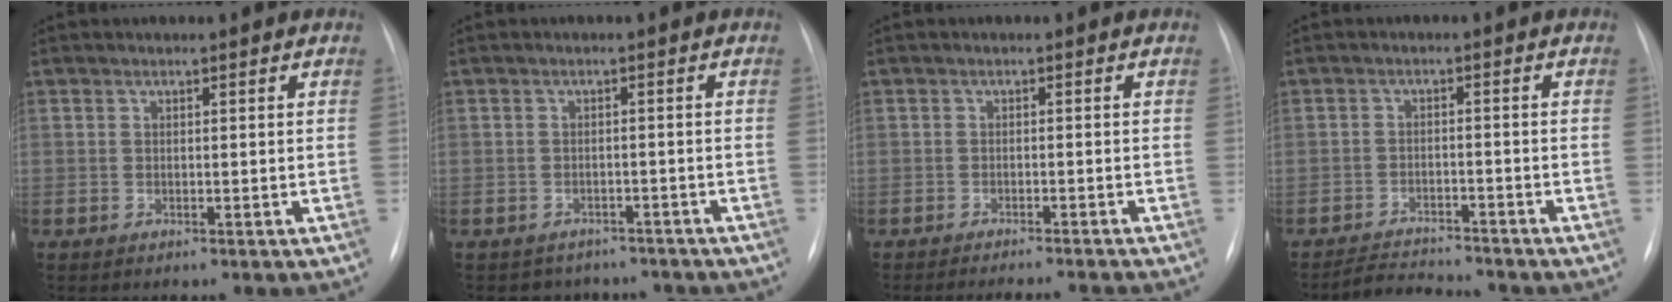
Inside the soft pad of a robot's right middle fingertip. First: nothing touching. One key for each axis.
{"total": 5.3, "fx": -4.5, "fy": 2.8, "fz": 0.0, "tx": 0.003, "ty": 0.016, "tz": -0.052}
{"total": 7.9, "fx": -7.5, "fy": -0.4, "fz": 2.5, "tx": -0.022, "ty": -0.005, "tz": -0.095}
{"total": 4.8, "fx": -4.8, "fy": -0.1, "fz": 0.2, "tx": -0.008, "ty": -0.009, "tz": -0.079}